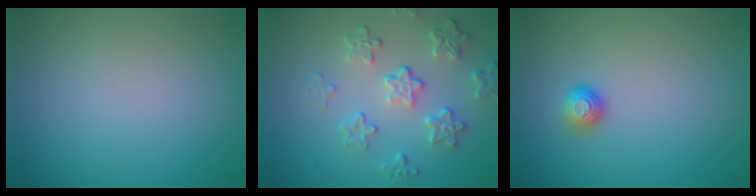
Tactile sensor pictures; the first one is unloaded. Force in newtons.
{"total": 4.1, "press": 3.2, "slide": 2.6}
{"total": 1.2, "press": 1.1, "slide": 0.4}